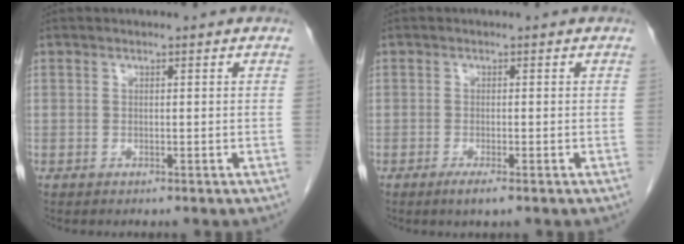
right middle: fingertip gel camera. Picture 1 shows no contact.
{"total": 2.0, "force": [-1.2, 0.1, 1.5], "torque": [-0.030, -0.005, -0.022]}